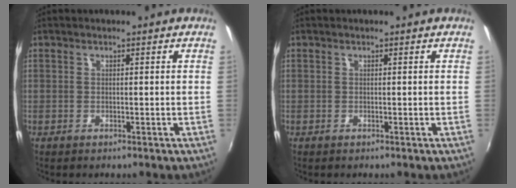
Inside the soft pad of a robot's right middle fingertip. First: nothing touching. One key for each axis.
{"total": 0.0}